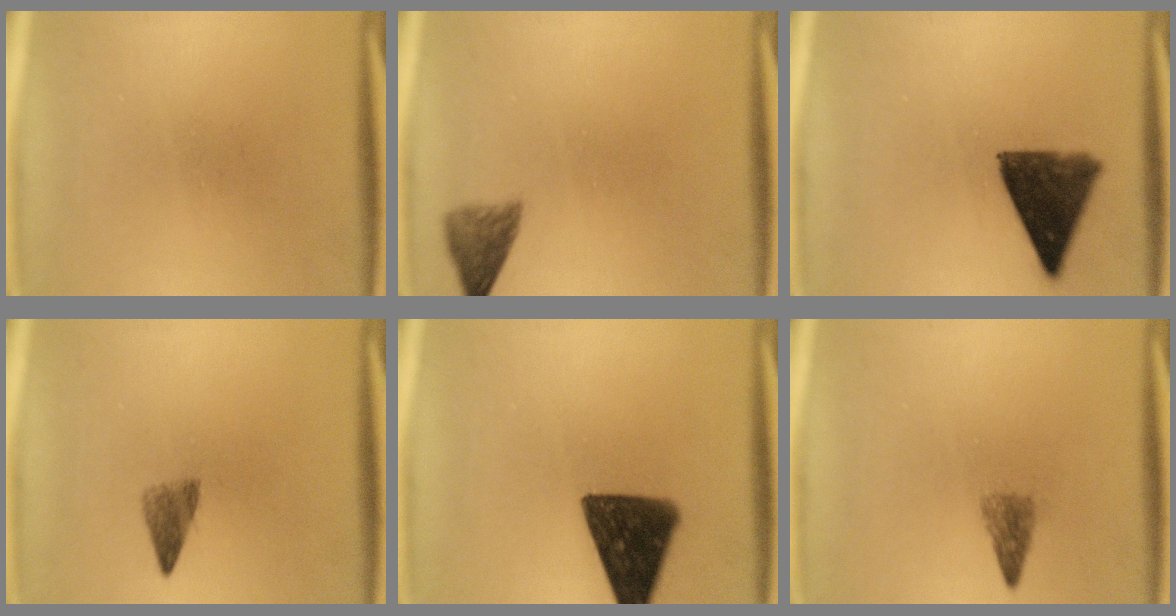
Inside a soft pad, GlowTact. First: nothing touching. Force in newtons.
{"total": 3.2}
{"total": 10.9}
{"total": 2.8}
{"total": 13.8}
{"total": 2.2}